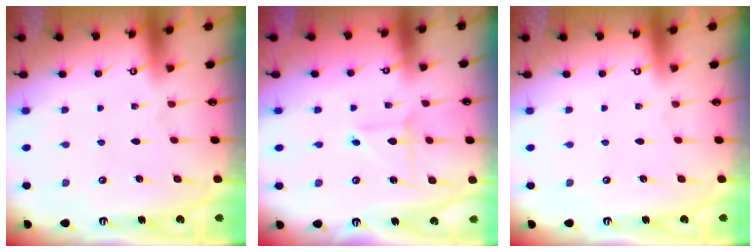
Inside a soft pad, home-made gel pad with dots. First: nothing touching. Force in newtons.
{"total": 3.0, "press": 3.0, "slide": 0.3}
{"total": 0.0}